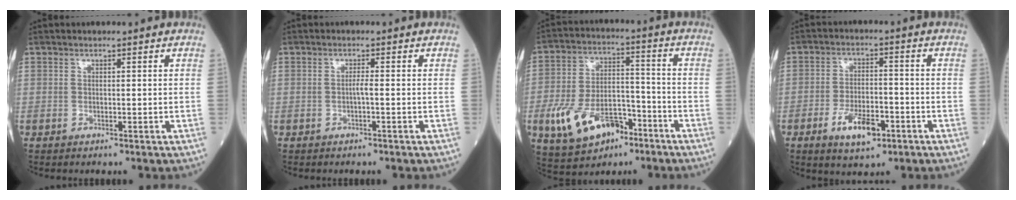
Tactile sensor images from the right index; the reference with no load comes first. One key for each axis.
{"total": 1.0, "fx": -0.3, "fy": -0.1, "fz": 0.9, "tx": -0.016, "ty": 0.001, "tz": -0.007}
{"total": 13.5, "fx": -6.7, "fy": 7.0, "fz": 9.4, "tx": -0.187, "ty": 0.009, "tz": -0.109}
{"total": 7.6, "fx": -3.7, "fy": 3.0, "fz": 5.9, "tx": -0.105, "ty": -0.005, "tz": -0.060}